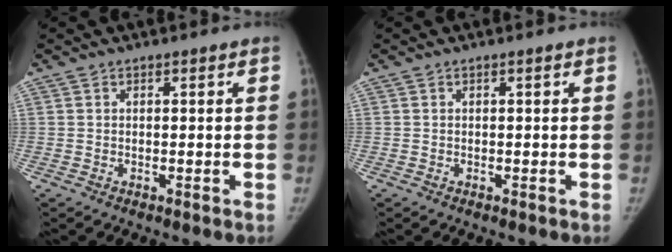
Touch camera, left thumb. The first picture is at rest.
{"total": 0.0}